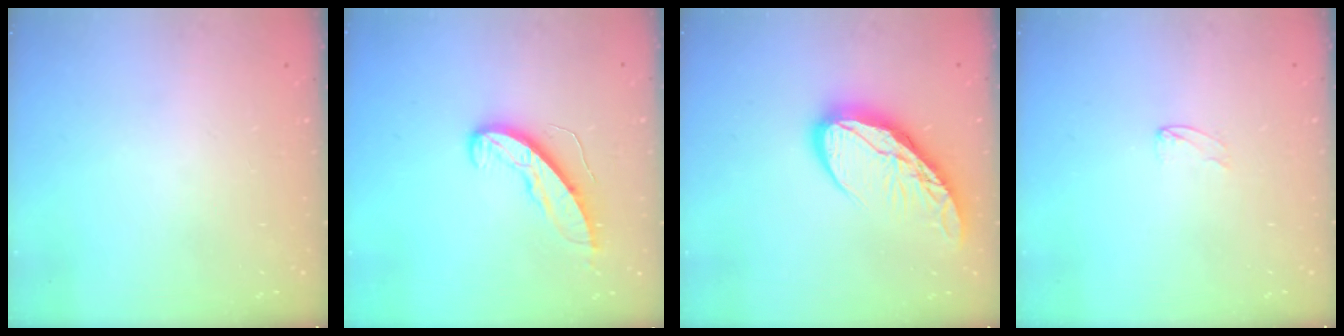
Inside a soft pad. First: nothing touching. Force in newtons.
{"total": 8.9, "press": 8.9, "slide": 0.2}
{"total": 12.8, "press": 12.7, "slide": 1.4}
{"total": 2.7, "press": 2.7, "slide": 0.2}